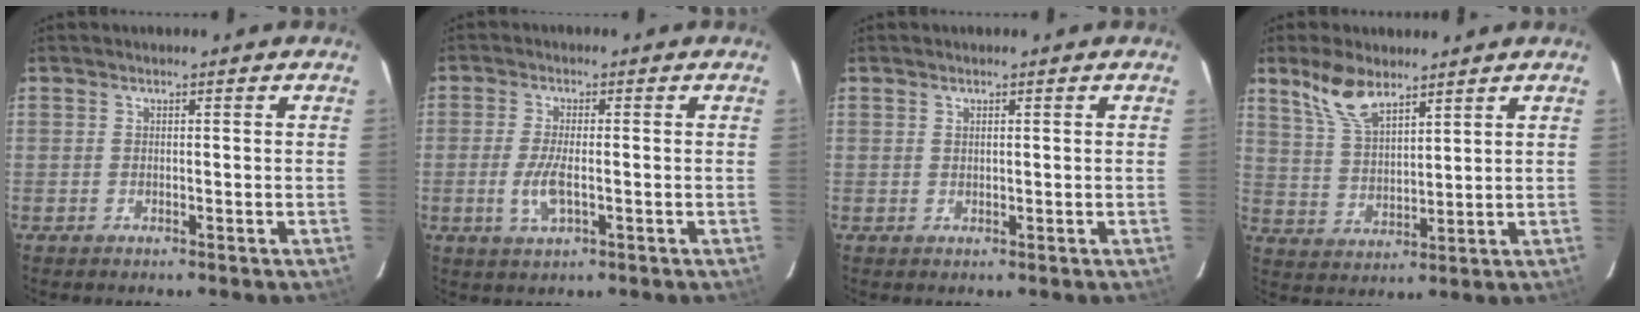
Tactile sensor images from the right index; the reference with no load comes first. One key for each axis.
{"total": 5.3, "fx": -1.4, "fy": 1.7, "fz": 4.9, "tx": -0.104, "ty": -0.008, "tz": -0.026}
{"total": 0.6, "fx": 0.4, "fy": 0.2, "fz": 0.4, "tx": -0.007, "ty": 0.002, "tz": 0.008}
{"total": 8.7, "fx": 6.2, "fy": 3.4, "fz": 5.0, "tx": -0.098, "ty": 0.013, "tz": 0.131}